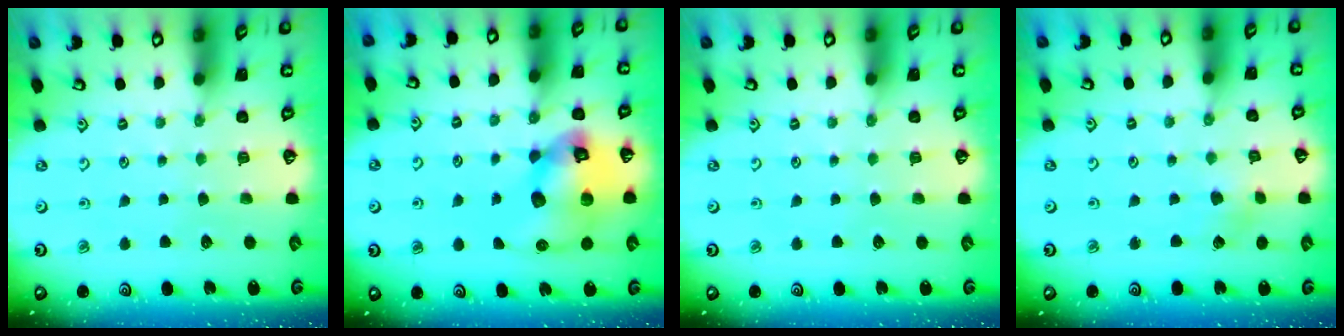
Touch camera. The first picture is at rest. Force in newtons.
{"total": 16.0, "press": 15.8, "slide": 2.4}
{"total": 0.0}
{"total": 2.5, "press": 2.5, "slide": 0.4}